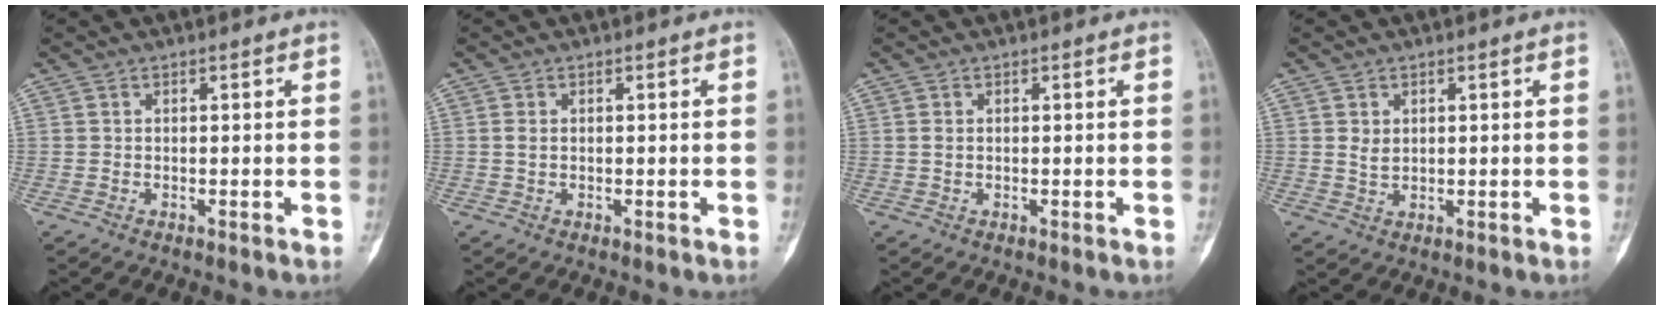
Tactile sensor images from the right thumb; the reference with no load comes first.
{"total": 1.1, "force": [0.1, 0.7, 0.8], "torque": [-0.012, 0.002, 0.001]}
{"total": 0.7, "force": [0.1, 0.5, 0.5], "torque": [-0.007, 0.002, 0.000]}
{"total": 2.3, "force": [0.7, 1.7, 1.4], "torque": [-0.015, -0.005, 0.016]}